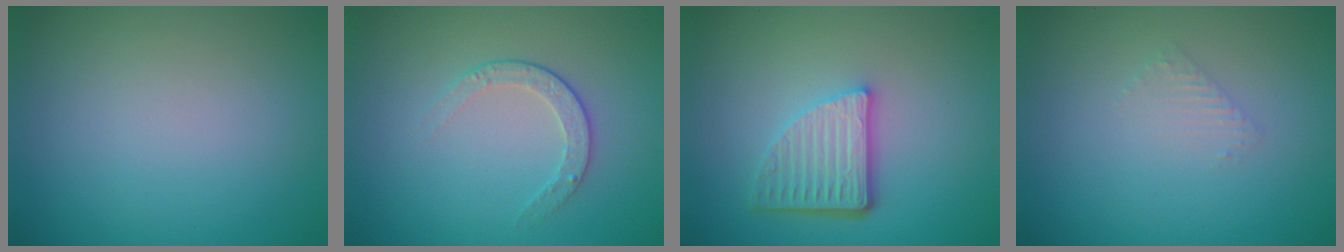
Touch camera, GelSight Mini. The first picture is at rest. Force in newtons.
{"total": 2.1, "press": 1.4, "slide": 1.5}
{"total": 4.9, "press": 3.5, "slide": 3.4}
{"total": 0.9, "press": 0.9, "slide": 0.2}